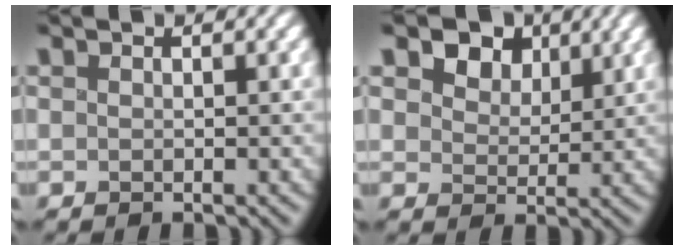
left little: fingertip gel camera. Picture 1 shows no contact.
{"total": 5.5, "force": [2.7, 3.9, 2.8], "torque": [-0.074, -0.006, 0.044]}